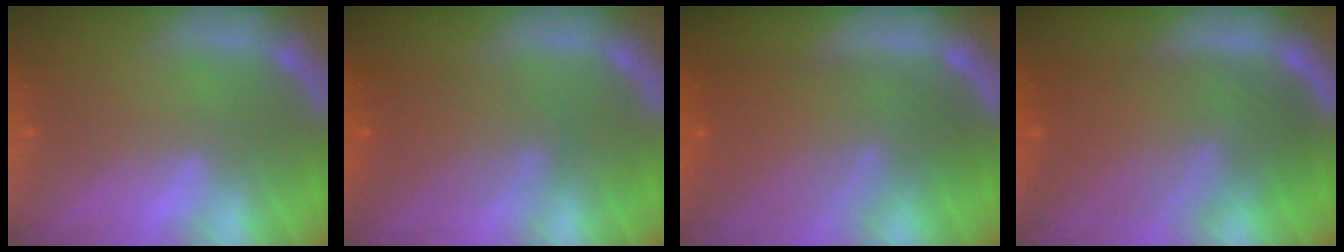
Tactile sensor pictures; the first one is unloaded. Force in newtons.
{"total": 5.6}
{"total": 9.1}
{"total": 10.0}